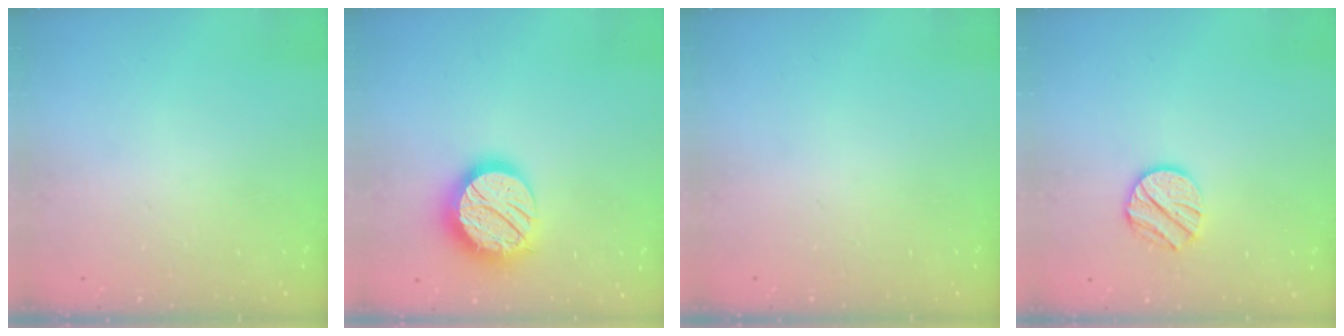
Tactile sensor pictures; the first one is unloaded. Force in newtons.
{"total": 17.6, "press": 17.6, "slide": 1.0}
{"total": 0.0}
{"total": 10.3, "press": 10.3, "slide": 0.9}